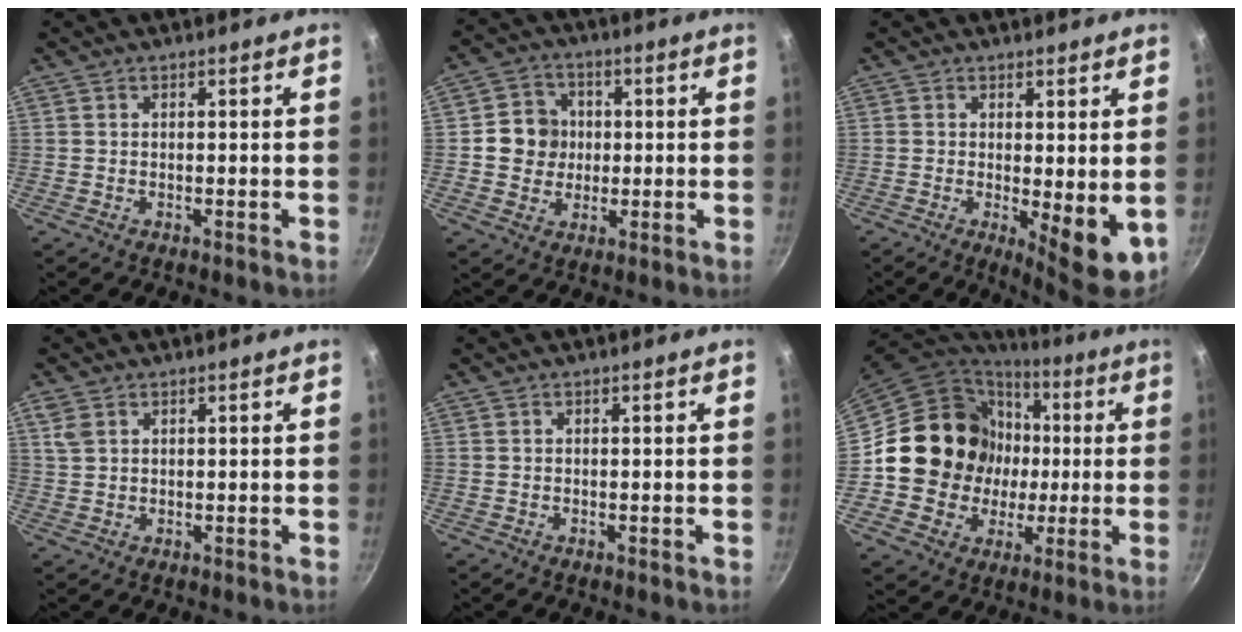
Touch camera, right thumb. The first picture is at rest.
{"total": 8.0, "force": [0.4, 7.4, 2.9], "torque": [-0.012, 0.010, -0.002]}
{"total": 7.8, "force": [-0.4, 2.6, 7.3], "torque": [-0.090, -0.016, 0.002]}
{"total": 2.9, "force": [1.4, 1.9, 1.7], "torque": [-0.032, 0.000, 0.032]}
{"total": 0.0}
{"total": 19.2, "force": [1.2, 17.8, 7.2], "torque": [-0.110, 0.026, 0.030]}